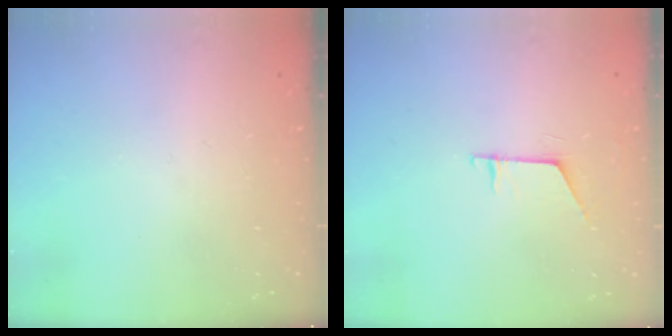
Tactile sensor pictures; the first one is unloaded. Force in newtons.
{"total": 6.1, "press": 6.1, "slide": 0.5}